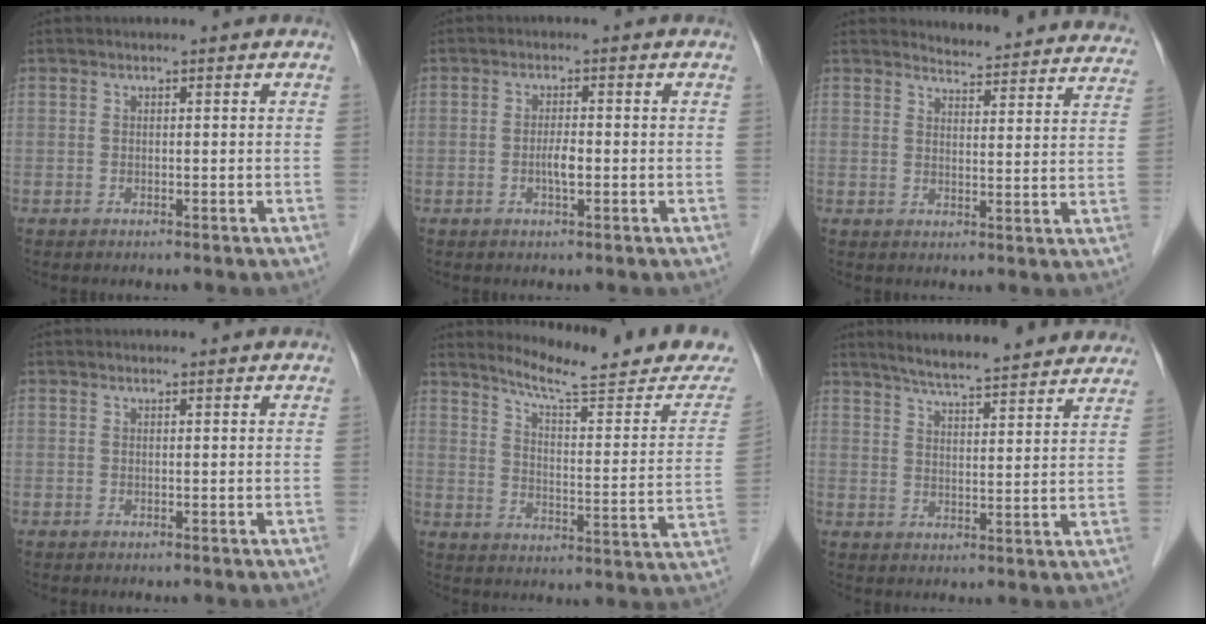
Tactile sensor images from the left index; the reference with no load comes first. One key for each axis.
{"total": 2.3, "fx": -0.7, "fy": 0.4, "fz": 2.1, "tx": -0.041, "ty": 0.000, "tz": -0.012}
{"total": 17.6, "fx": 17.3, "fy": 2.1, "fz": 2.5, "tx": -0.011, "ty": -0.066, "tz": 0.177}
{"total": 0.7, "fx": 0.7, "fy": 0.0, "fz": 0.1, "tx": -0.009, "ty": 0.003, "tz": 0.009}
{"total": 17.7, "fx": 16.2, "fy": 1.5, "fz": 7.2, "tx": -0.102, "ty": -0.064, "tz": 0.205}
{"total": 18.9, "fx": 17.2, "fy": 1.7, "fz": 7.6, "tx": -0.108, "ty": 0.009, "tz": 0.223}